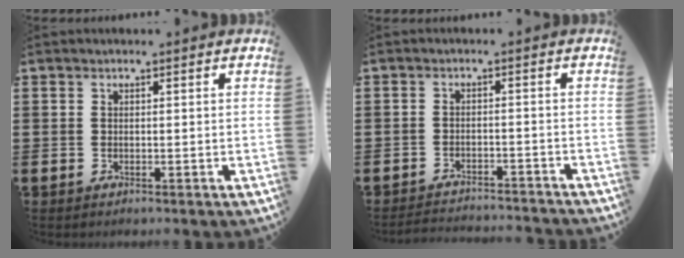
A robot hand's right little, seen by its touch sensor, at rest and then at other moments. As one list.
[{"total": 2.4, "force": [-2.4, -0.1, 0.0], "torque": [-0.003, 0.003, -0.051]}]